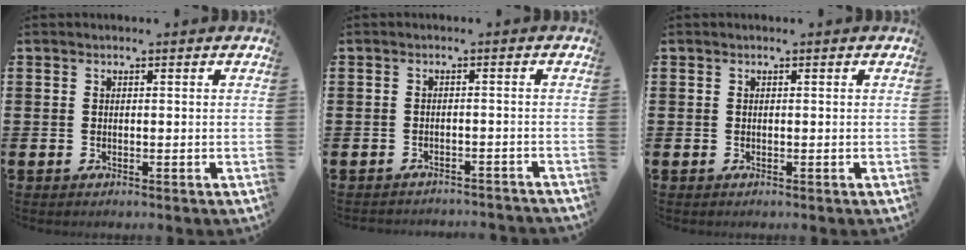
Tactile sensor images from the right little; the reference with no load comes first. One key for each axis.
{"total": 1.5, "fx": -1.5, "fy": -0.1, "fz": -0.1, "tx": -0.002, "ty": 0.004, "tz": -0.032}
{"total": 0.0}